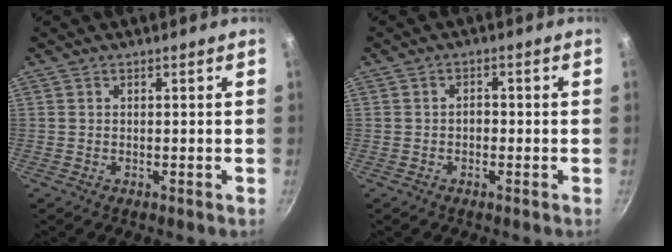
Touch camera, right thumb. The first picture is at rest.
{"total": 1.5, "force": [-0.5, 1.1, 1.0], "torque": [-0.007, 0.008, -0.009]}